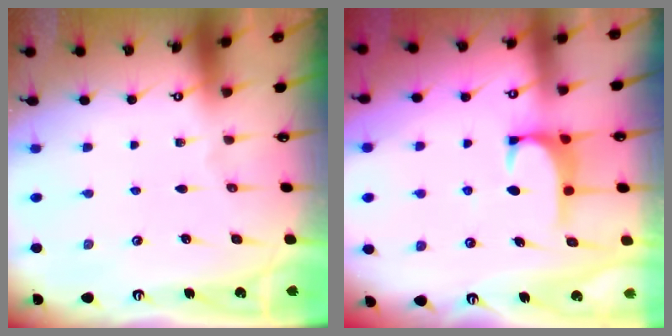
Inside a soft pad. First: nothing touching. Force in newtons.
{"total": 1.5, "press": 1.3, "slide": 0.8}